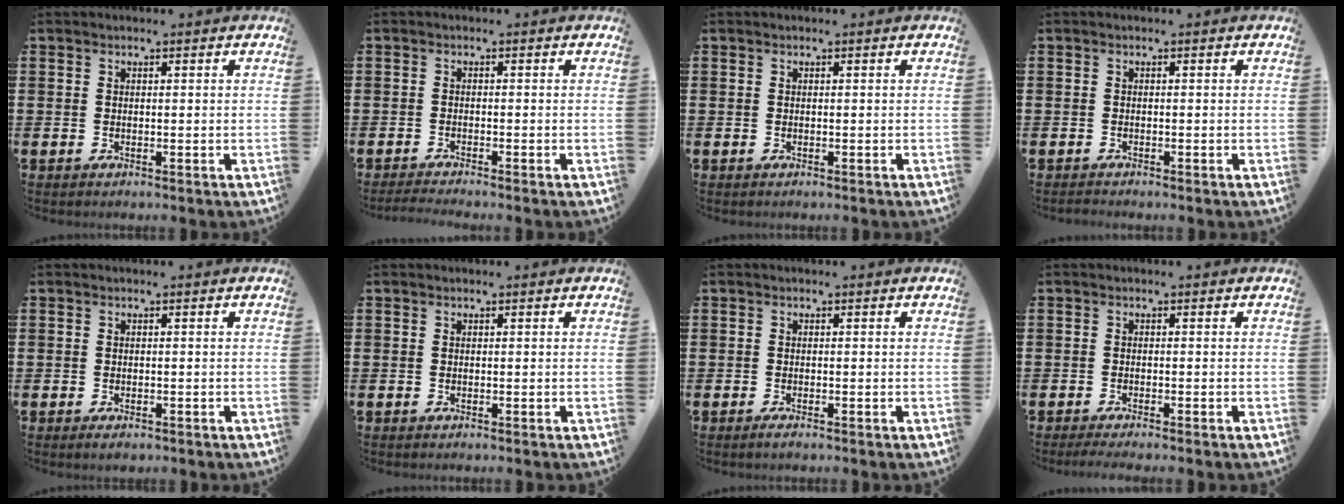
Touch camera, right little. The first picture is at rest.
{"total": 1.1, "force": [-1.0, -0.1, 0.5], "torque": [-0.007, 0.000, -0.020]}
{"total": 0.0}
{"total": 0.0}
{"total": 0.6, "force": [-0.3, 0.3, 0.4], "torque": [-0.001, -0.002, -0.008]}
{"total": 0.0}
{"total": 0.7, "force": [-0.4, 0.1, 0.6], "torque": [-0.003, -0.006, -0.009]}
{"total": 1.0, "force": [-0.7, 0.0, 0.7], "torque": [-0.010, -0.003, -0.014]}